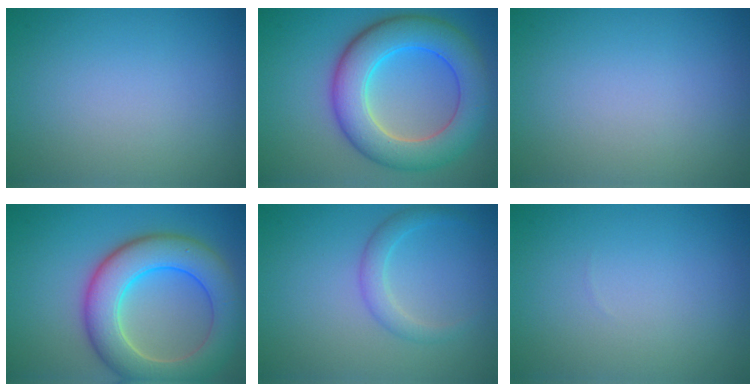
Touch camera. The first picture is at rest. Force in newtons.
{"total": 8.5, "press": 8.5, "slide": 0.2}
{"total": 0.0}
{"total": 8.5, "press": 8.5, "slide": 0.4}
{"total": 1.9, "press": 1.9, "slide": 0.1}
{"total": 0.0}